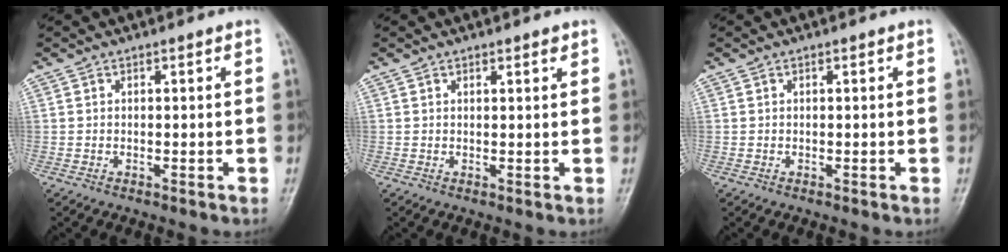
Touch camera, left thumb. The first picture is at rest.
{"total": 1.2, "force": [0.9, 0.4, 0.7], "torque": [-0.007, -0.004, 0.013]}
{"total": 0.0}